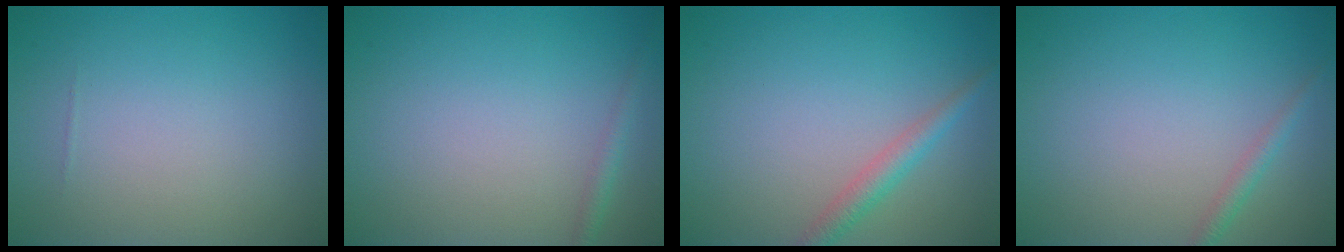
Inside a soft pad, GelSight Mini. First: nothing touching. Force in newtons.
{"total": 1.1, "press": 1.1, "slide": 0.1}
{"total": 2.1, "press": 2.1, "slide": 0.0}
{"total": 1.2, "press": 1.2, "slide": 0.1}